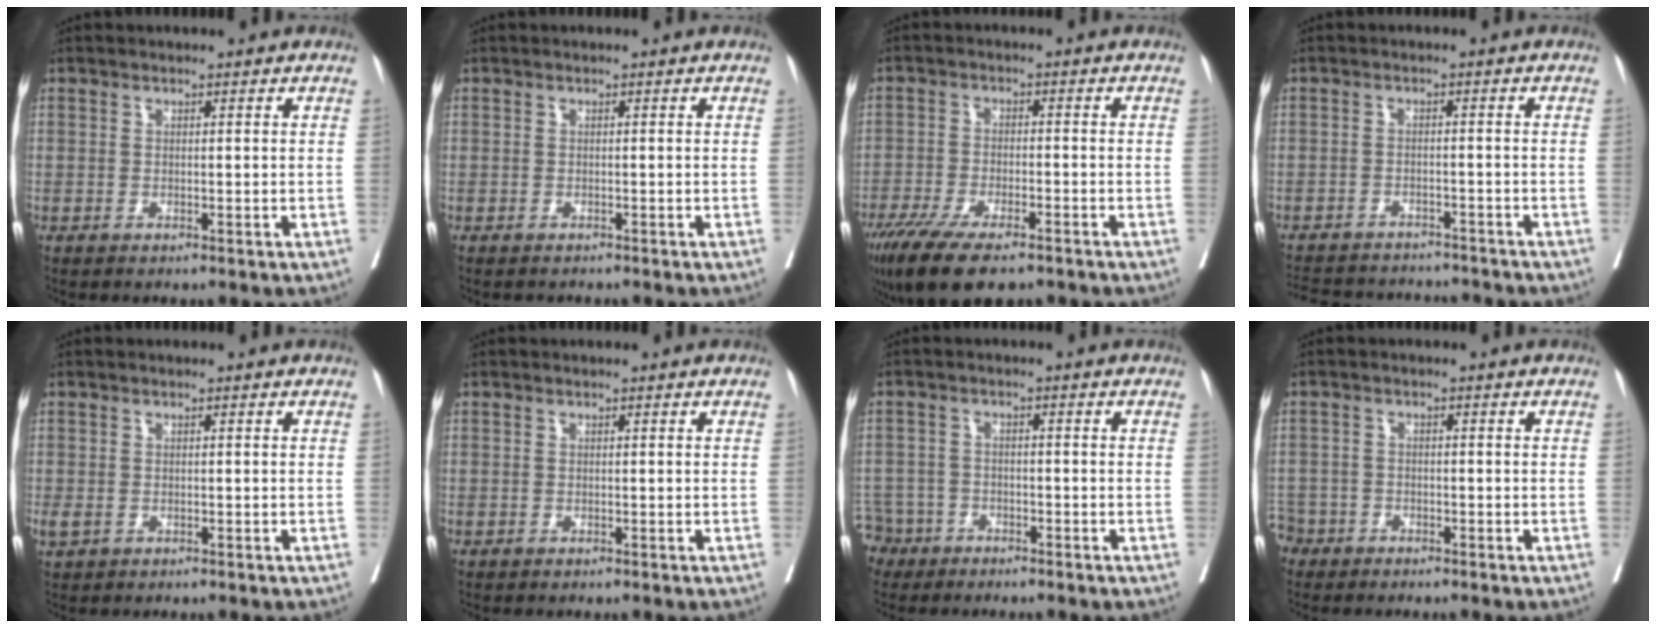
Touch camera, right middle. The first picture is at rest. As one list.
[{"total": 1.1, "force": [-1.1, 0.1, 0.2], "torque": [-0.006, -0.003, -0.017]}, {"total": 13.8, "force": [-10.0, 3.5, 8.8], "torque": [-0.169, -0.033, -0.166]}, {"total": 15.0, "force": [-13.9, 3.4, 4.6], "torque": [-0.118, -0.005, -0.186]}, {"total": 1.2, "force": [-0.1, 0.8, 1.0], "torque": [-0.030, -0.003, -0.002]}, {"total": 0.5, "force": [0.4, -0.3, -0.2], "torque": [0.001, 0.001, 0.004]}, {"total": 5.9, "force": [-4.4, 4.0, -0.5], "torque": [0.001, 0.001, -0.086]}, {"total": 3.6, "force": [-2.9, 2.1, -0.5], "torque": [0.009, 0.003, -0.065]}]